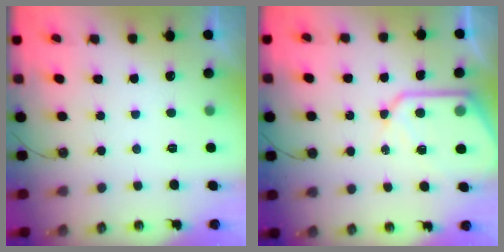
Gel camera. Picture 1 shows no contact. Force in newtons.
{"total": 12.7, "press": 12.7, "slide": 1.4}